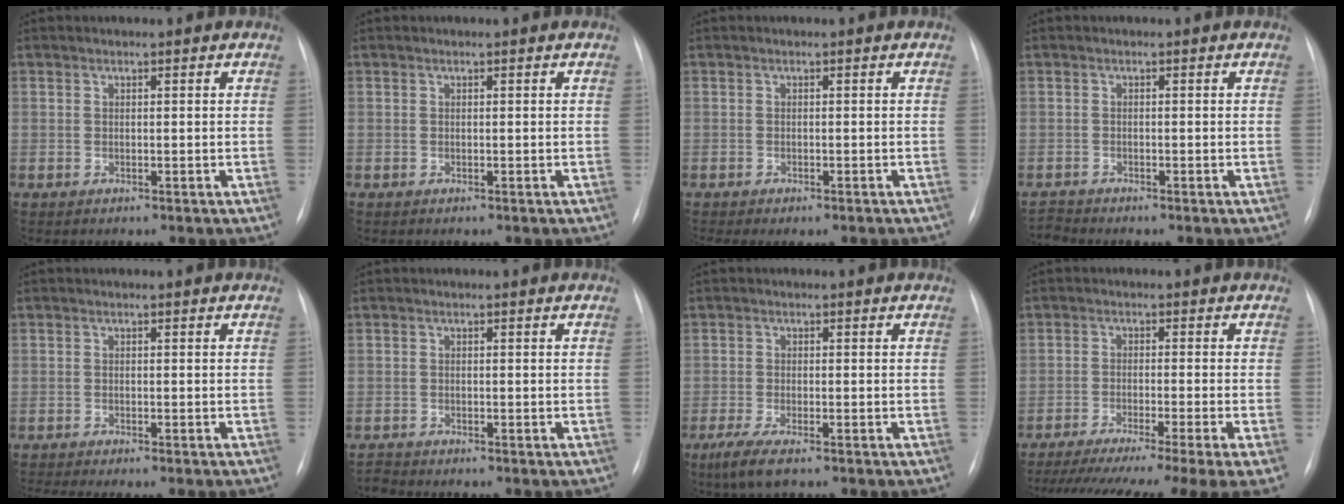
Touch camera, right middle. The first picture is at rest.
{"total": 0.0}
{"total": 4.9, "force": [-4.1, 1.2, 2.5], "torque": [-0.029, -0.002, -0.050]}
{"total": 1.4, "force": [-1.3, -0.5, -0.5], "torque": [0.008, -0.014, -0.026]}
{"total": 5.2, "force": [-4.4, 0.2, 2.7], "torque": [-0.037, -0.004, -0.064]}
{"total": 1.2, "force": [-1.1, -0.2, -0.4], "torque": [0.006, -0.009, -0.022]}
{"total": 4.6, "force": [-2.9, 0.8, 3.4], "torque": [-0.079, -0.016, -0.049]}
{"total": 20.0, "force": [-16.0, -0.3, 11.9], "torque": [-0.159, -0.057, -0.231]}